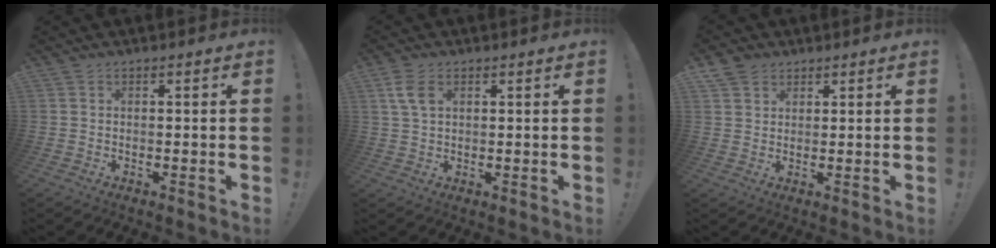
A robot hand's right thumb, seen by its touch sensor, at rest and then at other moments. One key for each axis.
{"total": 5.4, "fx": 2.1, "fy": 3.1, "fz": 3.8, "tx": -0.068, "ty": -0.006, "tz": 0.037}
{"total": 4.4, "fx": 2.9, "fy": 3.2, "fz": 0.9, "tx": -0.006, "ty": -0.015, "tz": 0.054}